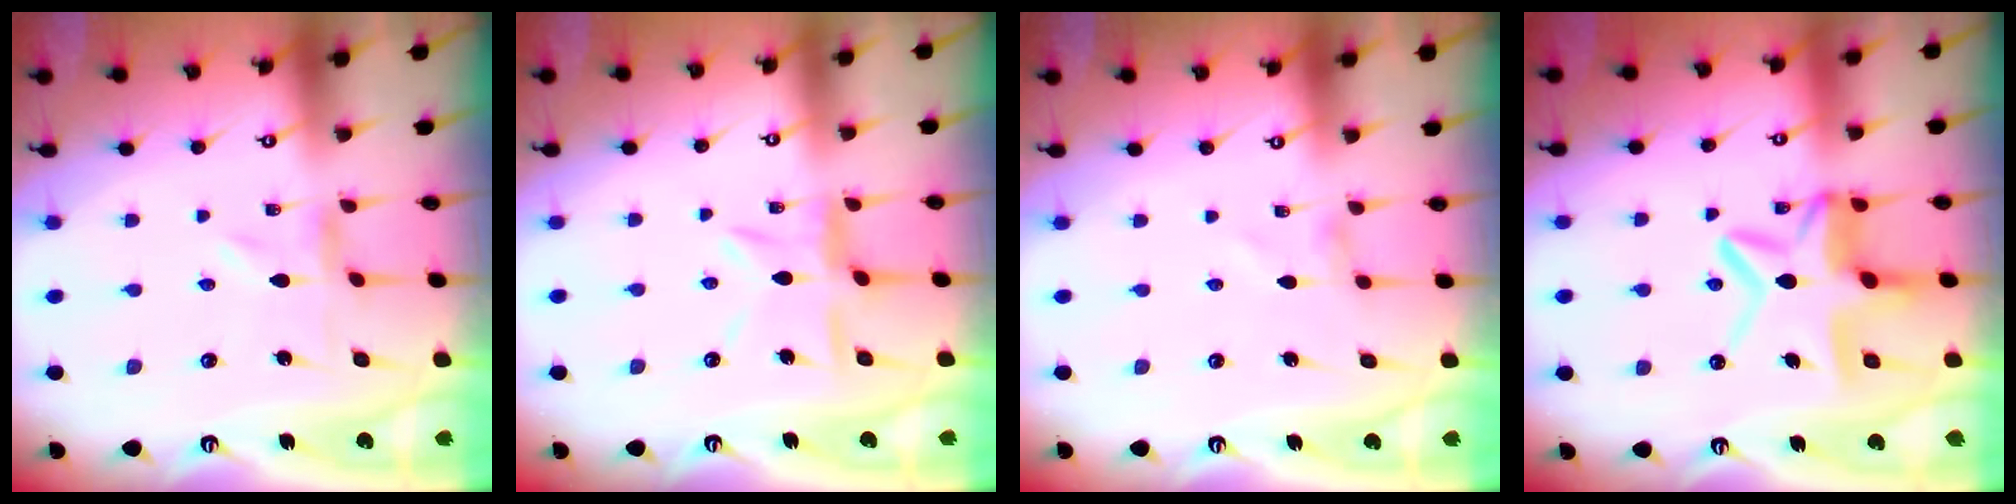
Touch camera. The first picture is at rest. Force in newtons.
{"total": 8.3, "press": 8.3, "slide": 0.7}
{"total": 0.0}
{"total": 12.1, "press": 12.0, "slide": 1.3}